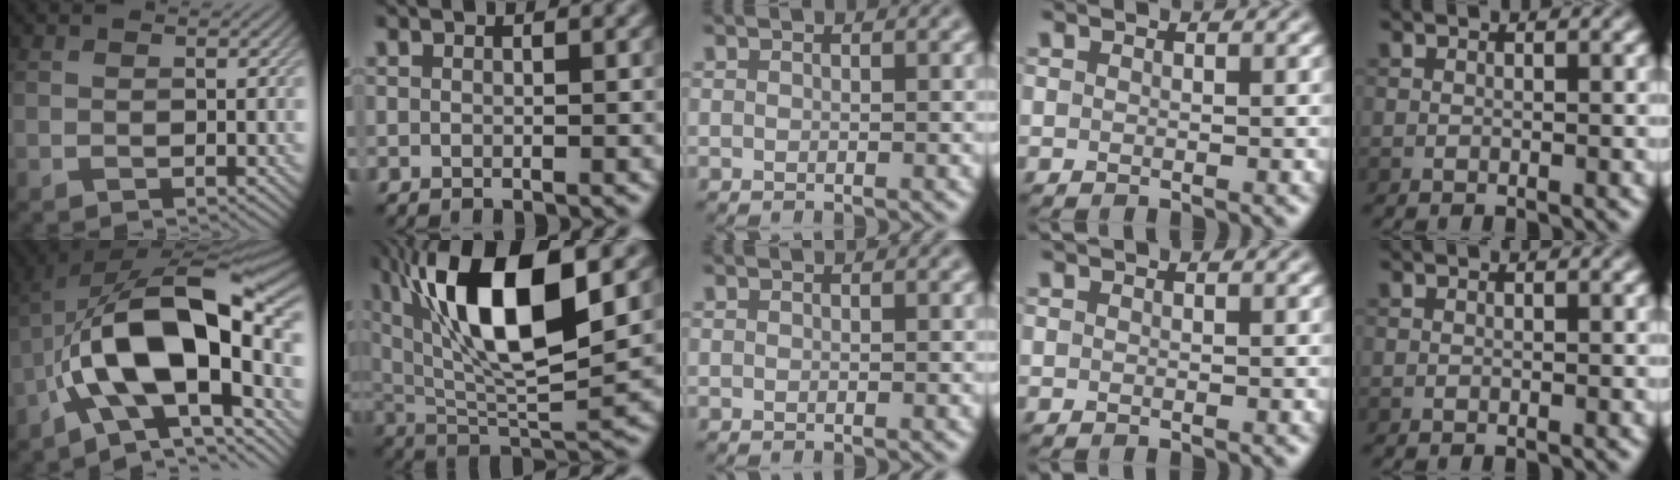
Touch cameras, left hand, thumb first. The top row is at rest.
{"thumb": {"total": 17.6, "force": [-3.4, 9.0, 14.8], "torque": [-0.229, 0.013, -0.066]}, "index": {"total": 13.1, "force": [4.6, 4.5, 11.5], "torque": [-0.201, 0.013, 0.081]}}